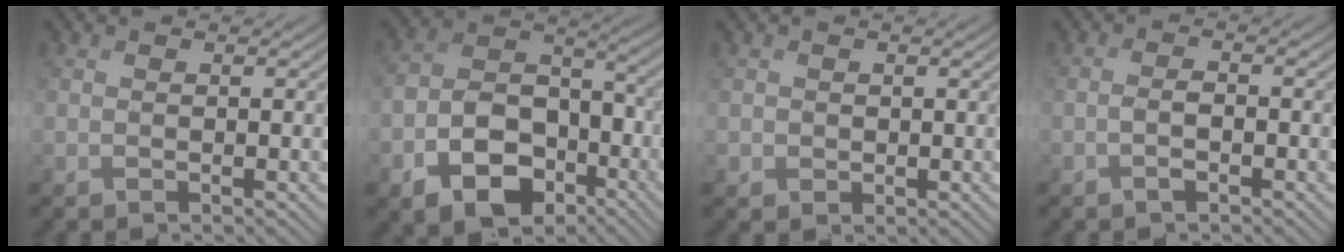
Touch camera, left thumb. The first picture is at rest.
{"total": 12.2, "force": [-6.2, 8.0, 6.9], "torque": [-0.145, -0.023, -0.115]}
{"total": 1.7, "force": [0.2, 1.7, 0.1], "torque": [-0.006, -0.005, 0.001]}
{"total": 1.9, "force": [-0.9, 0.6, 1.5], "torque": [-0.031, 0.004, -0.020]}